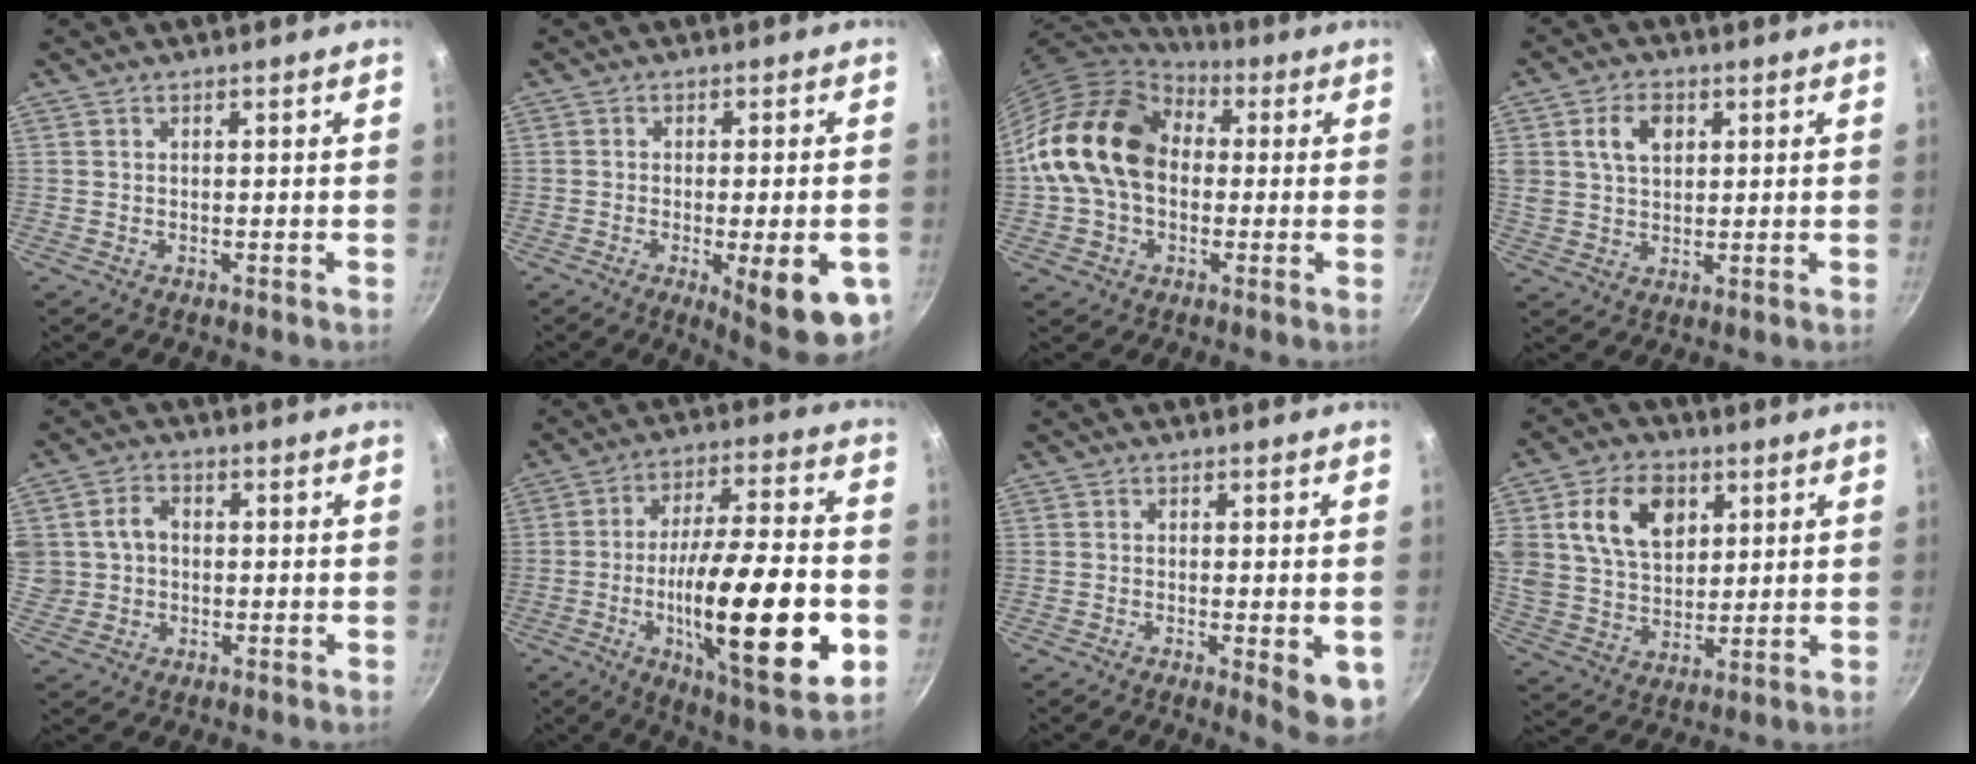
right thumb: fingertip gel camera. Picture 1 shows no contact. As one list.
[{"total": 13.6, "force": [-4.5, 3.6, 12.3], "torque": [-0.139, 0.004, -0.052]}, {"total": 18.4, "force": [1.0, 13.4, 12.5], "torque": [-0.204, 0.036, 0.008]}, {"total": 7.0, "force": [2.3, 4.9, 4.4], "torque": [-0.063, -0.001, 0.040]}, {"total": 6.2, "force": [0.3, 5.4, 3.0], "torque": [-0.034, 0.014, 0.007]}, {"total": 26.6, "force": [-6.6, 7.4, 24.7], "torque": [-0.383, 0.017, -0.100]}, {"total": 7.0, "force": [-1.8, 1.9, 6.5], "torque": [-0.072, -0.004, -0.020]}, {"total": 14.5, "force": [5.0, 10.2, 9.0], "torque": [-0.138, -0.007, 0.090]}]